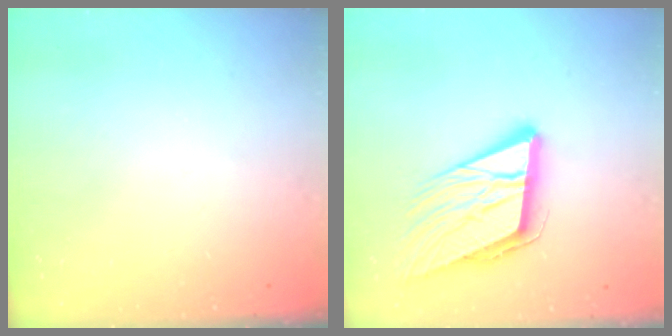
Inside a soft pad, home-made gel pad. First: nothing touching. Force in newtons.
{"total": 15.0, "press": 14.6, "slide": 3.5}